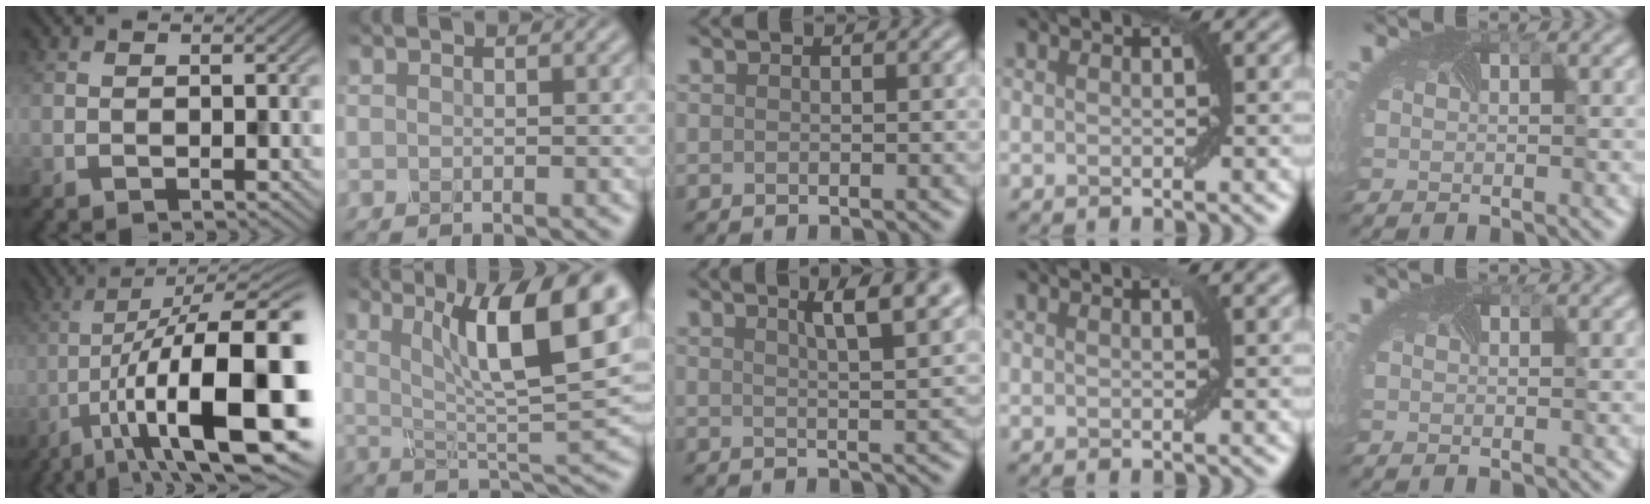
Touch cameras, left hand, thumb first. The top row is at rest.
{"thumb": {"total": 19.2, "force": [-5.9, 6.0, 17.3], "torque": [-0.255, -0.001, -0.093]}, "index": {"total": 11.3, "force": [3.7, 3.0, 10.3], "torque": [-0.159, -0.001, 0.059]}, "middle": {"total": 5.9, "force": [3.3, 1.5, 4.6], "torque": [-0.035, 0.021, 0.027]}, "ring": {"total": 1.0, "force": [0.6, 0.0, 0.8], "torque": [-0.009, 0.003, 0.011]}, "little": {"total": 0.7, "force": [-0.3, -0.4, -0.5], "torque": [0.006, -0.004, -0.001]}}